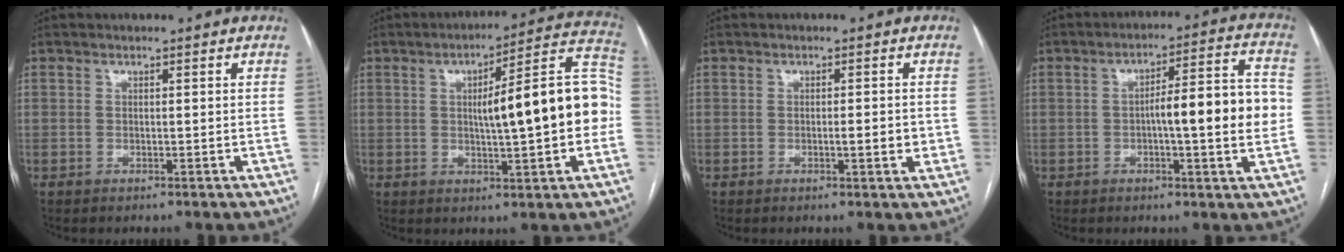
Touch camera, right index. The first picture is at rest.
{"total": 16.5, "force": [-0.1, 2.1, 16.3], "torque": [-0.222, 0.039, -0.001]}
{"total": 2.7, "force": [-0.3, 0.6, 2.6], "torque": [-0.040, -0.001, -0.004]}
{"total": 11.7, "force": [-0.9, 1.2, 11.6], "torque": [-0.169, 0.020, -0.014]}